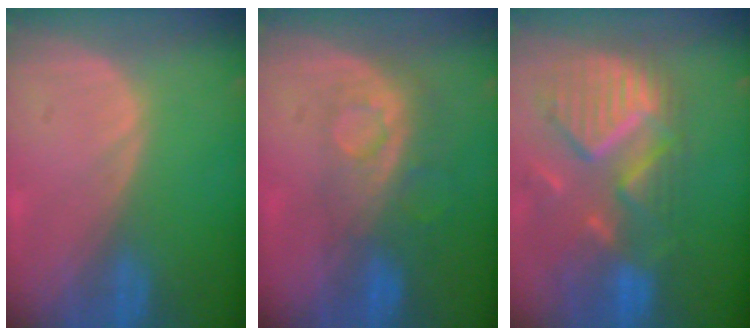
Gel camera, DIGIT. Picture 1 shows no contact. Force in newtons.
{"total": 8.4, "press": 7.1, "slide": 4.5}
{"total": 11.7, "press": 10.3, "slide": 5.6}